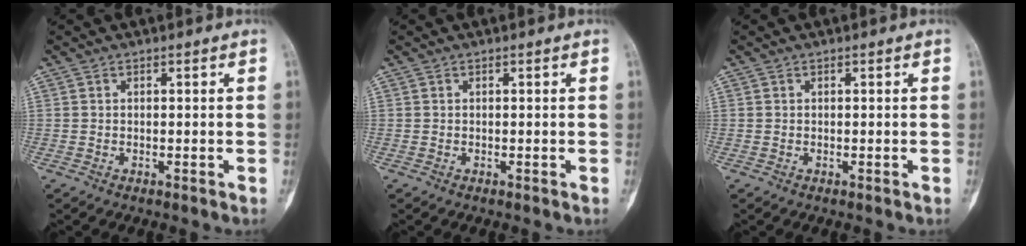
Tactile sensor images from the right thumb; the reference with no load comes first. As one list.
[{"total": 0.0}, {"total": 0.0}]